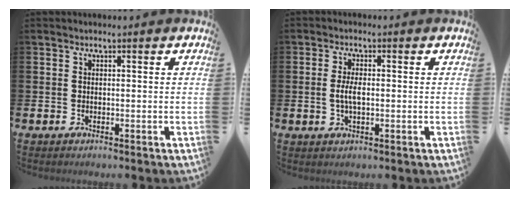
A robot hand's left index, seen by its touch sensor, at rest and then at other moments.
{"total": 3.1, "force": [-0.1, 1.3, 2.9], "torque": [-0.055, -0.002, -0.007]}